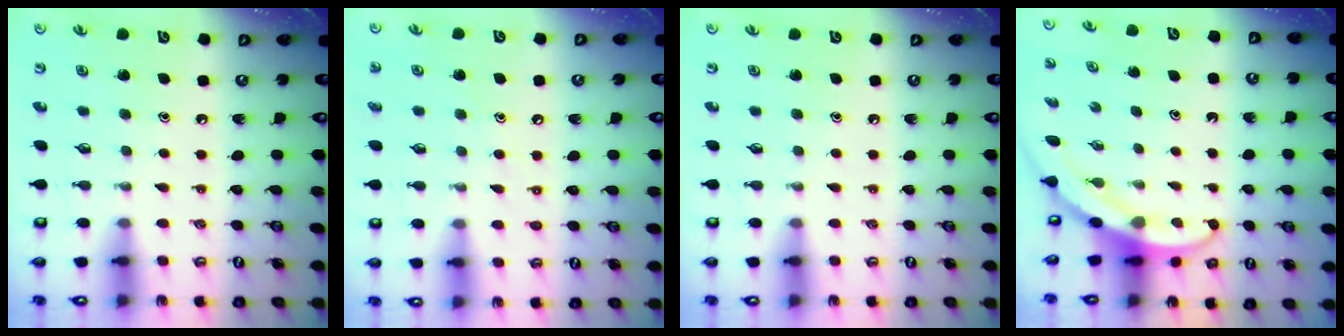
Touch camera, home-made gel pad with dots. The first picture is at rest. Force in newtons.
{"total": 5.4, "press": 5.4, "slide": 0.6}
{"total": 0.0}
{"total": 3.8, "press": 3.7, "slide": 0.3}